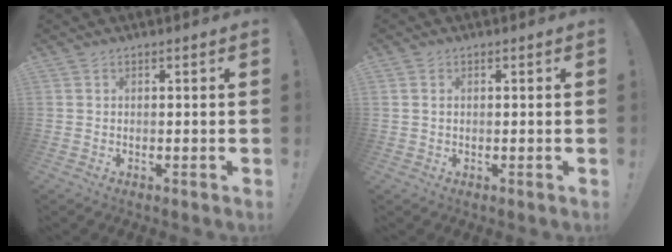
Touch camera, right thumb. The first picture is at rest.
{"total": 0.9, "force": [0.4, 0.7, 0.4], "torque": [-0.010, 0.004, 0.007]}